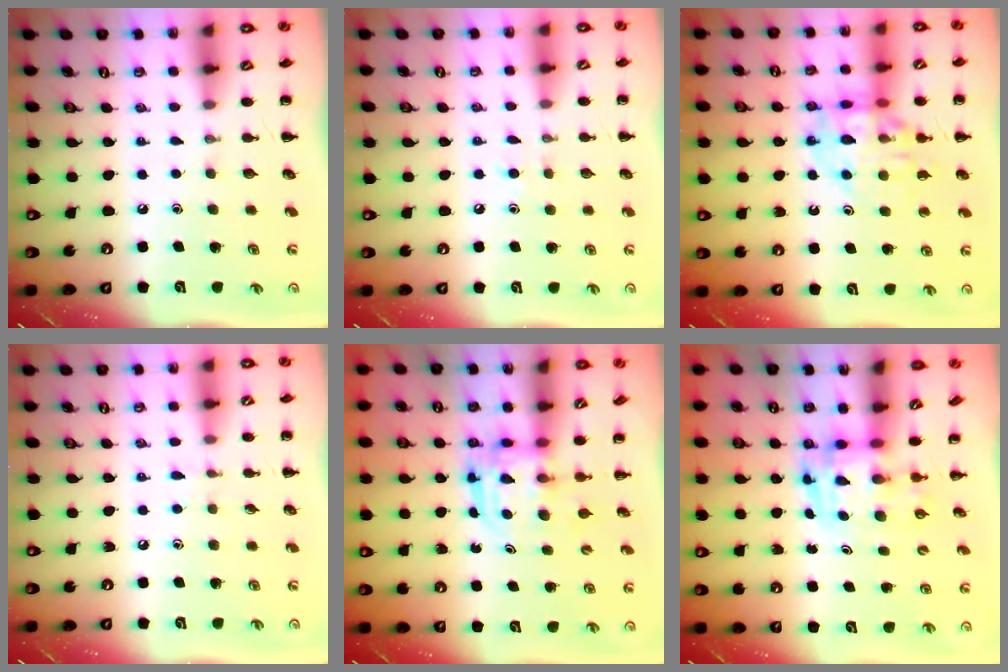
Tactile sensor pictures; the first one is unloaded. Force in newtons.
{"total": 3.5, "press": 3.3, "slide": 1.2}
{"total": 14.1, "press": 13.9, "slide": 2.4}
{"total": 4.1, "press": 3.7, "slide": 1.7}
{"total": 3.1, "press": 3.1, "slide": 0.3}
{"total": 3.4, "press": 3.4, "slide": 0.6}